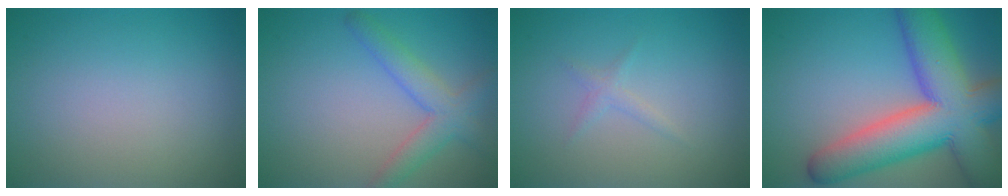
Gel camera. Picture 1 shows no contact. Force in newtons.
{"total": 3.6, "press": 3.6, "slide": 0.2}
{"total": 1.0, "press": 1.0, "slide": 0.1}
{"total": 12.8, "press": 12.8, "slide": 0.6}